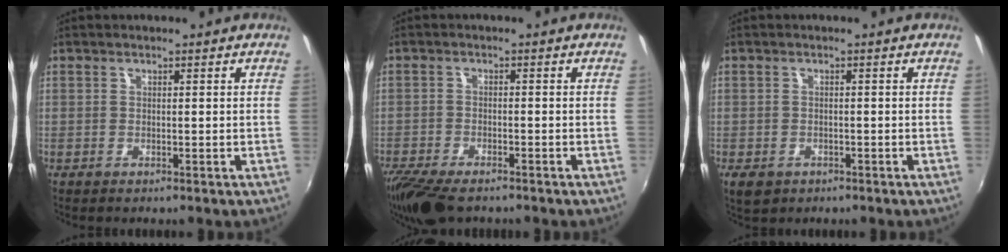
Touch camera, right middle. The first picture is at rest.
{"total": 10.2, "force": [-8.1, 3.1, 5.3], "torque": [-0.129, -0.039, -0.146]}
{"total": 3.8, "force": [-2.0, 2.6, 1.8], "torque": [-0.040, -0.009, -0.029]}